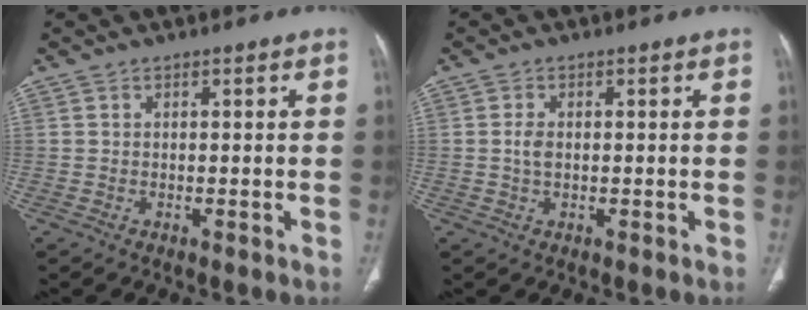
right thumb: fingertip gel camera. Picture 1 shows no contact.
{"total": 2.0, "force": [0.0, 1.2, 1.6], "torque": [-0.032, 0.002, -0.001]}